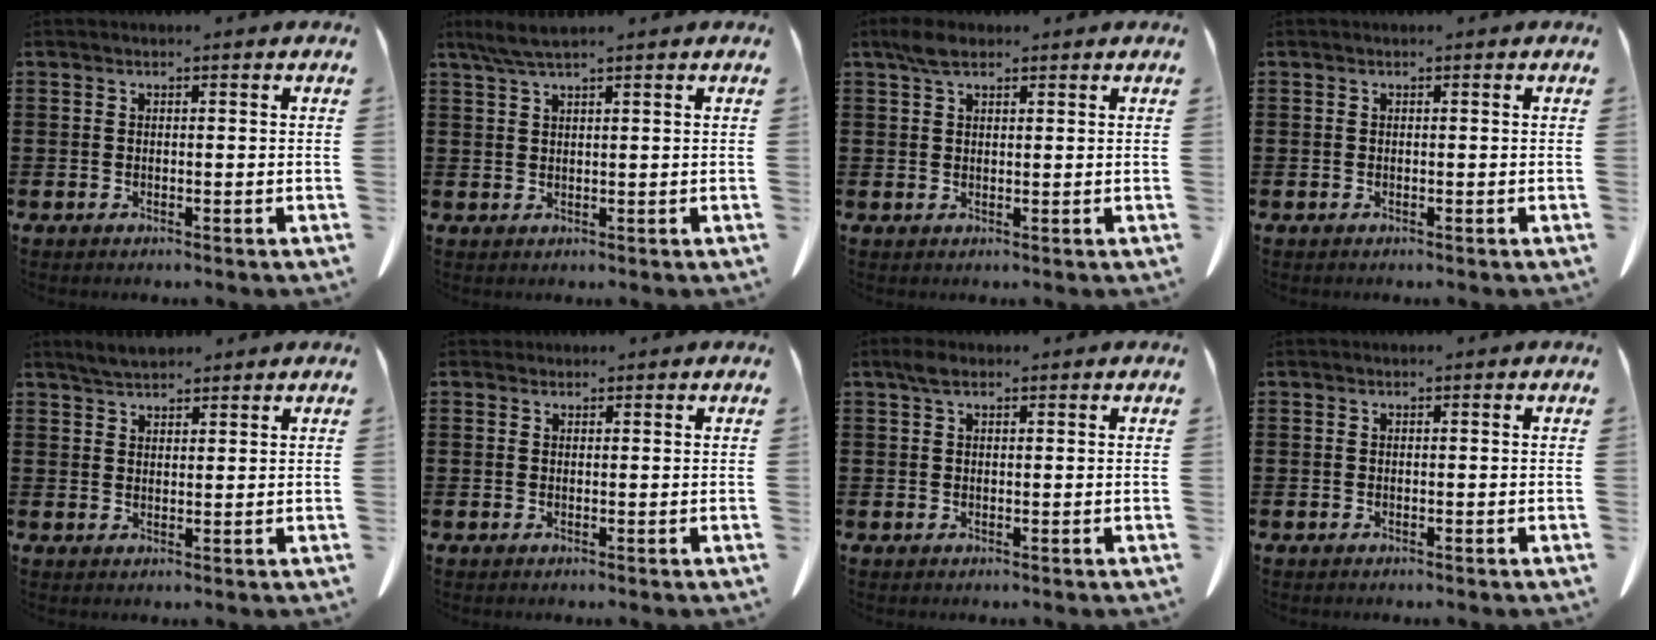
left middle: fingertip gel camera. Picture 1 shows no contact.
{"total": 2.8, "force": [2.0, 0.0, 1.9], "torque": [-0.041, -0.001, 0.038]}
{"total": 3.1, "force": [2.1, 1.3, 1.9], "torque": [-0.042, 0.006, 0.039]}
{"total": 0.0}
{"total": 2.9, "force": [2.8, 0.5, 0.7], "torque": [-0.021, -0.002, 0.054]}
{"total": 0.7, "force": [0.6, 0.4, 0.1], "torque": [-0.004, 0.003, 0.012]}
{"total": 1.8, "force": [1.1, 0.9, 1.1], "torque": [-0.027, 0.005, 0.020]}
{"total": 0.0}